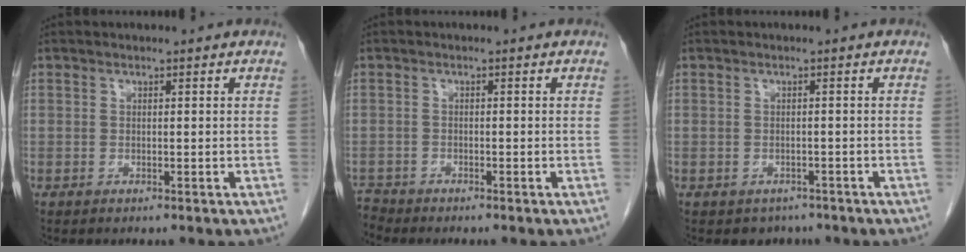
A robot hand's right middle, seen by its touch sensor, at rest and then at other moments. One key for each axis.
{"total": 1.8, "fx": -1.8, "fy": 0.0, "fz": -0.5, "tx": 0.009, "ty": -0.010, "tz": -0.034}
{"total": 2.5, "fx": -1.9, "fy": 1.6, "fz": 0.2, "tx": -0.009, "ty": 0.003, "tz": -0.025}